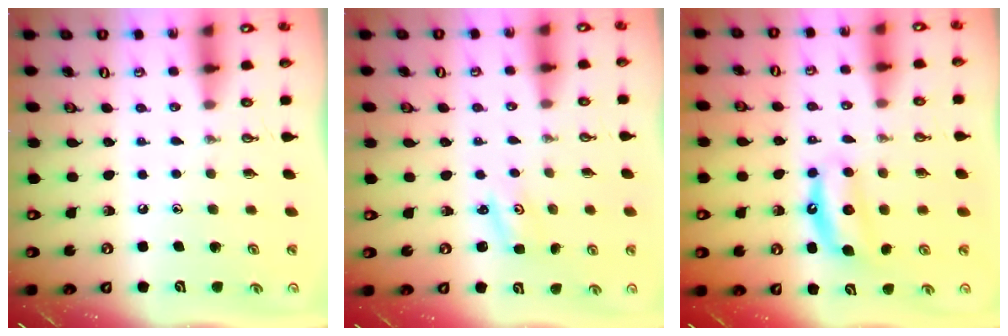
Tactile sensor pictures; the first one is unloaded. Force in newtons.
{"total": 1.5, "press": 1.5, "slide": 0.2}
{"total": 6.7, "press": 6.6, "slide": 0.4}